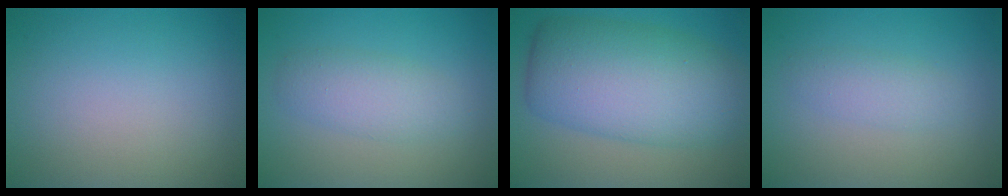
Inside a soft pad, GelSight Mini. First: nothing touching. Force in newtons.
{"total": 3.0, "press": 3.0, "slide": 0.1}
{"total": 10.1, "press": 10.1, "slide": 0.3}
{"total": 1.9, "press": 1.9, "slide": 0.0}